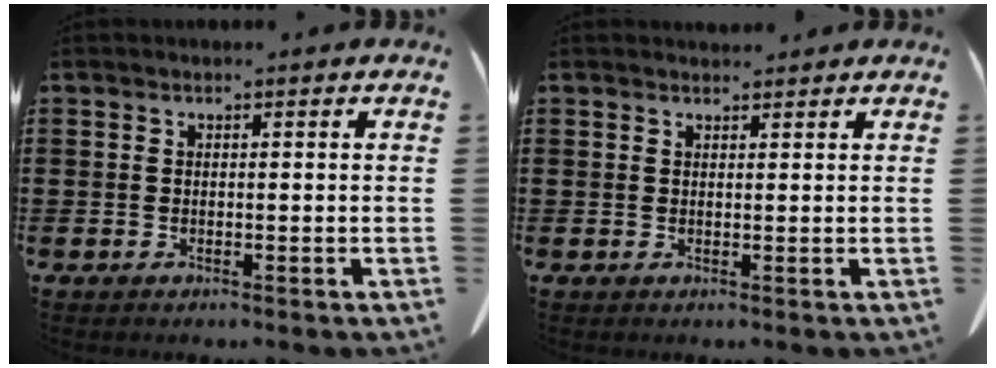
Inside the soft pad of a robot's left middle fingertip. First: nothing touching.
{"total": 1.0, "force": [1.0, 0.2, 0.2], "torque": [-0.005, 0.002, 0.019]}